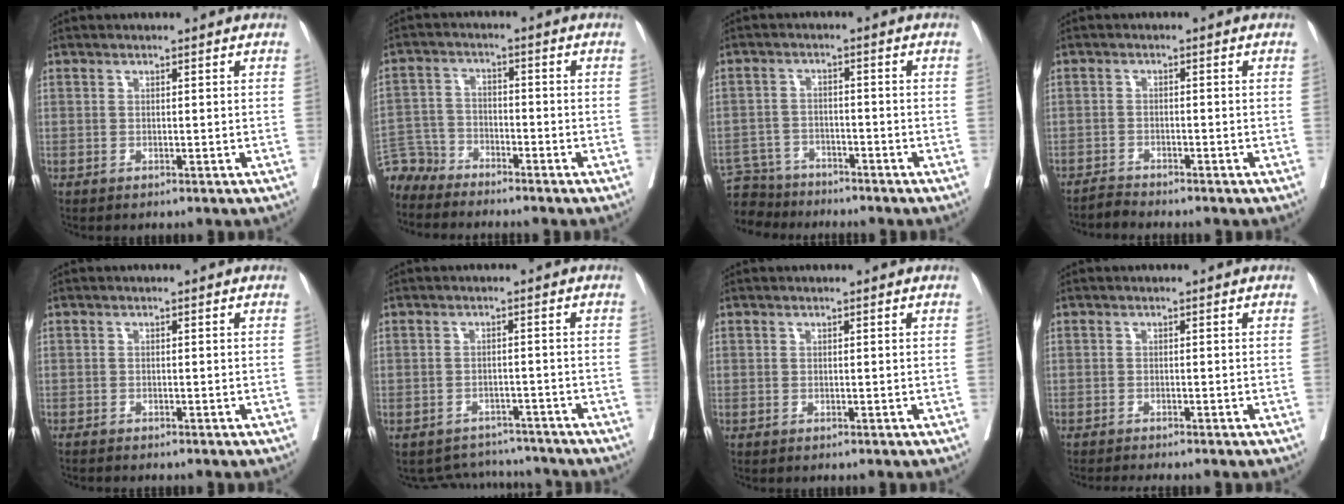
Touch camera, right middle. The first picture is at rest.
{"total": 5.4, "force": [-5.2, 1.1, -1.1], "torque": [0.024, 0.004, -0.104]}
{"total": 6.6, "force": [-6.2, 2.2, -0.4], "torque": [0.010, 0.005, -0.111]}
{"total": 1.8, "force": [-1.7, -0.3, -0.5], "torque": [0.014, -0.010, -0.033]}
{"total": 1.0, "force": [-0.9, 0.0, 0.2], "torque": [-0.007, -0.002, -0.016]}
{"total": 6.4, "force": [-6.0, 2.0, -0.9], "torque": [0.017, 0.021, -0.079]}
{"total": 0.0}
{"total": 2.5, "force": [-2.2, -0.6, 0.9], "torque": [-0.008, -0.004, -0.038]}